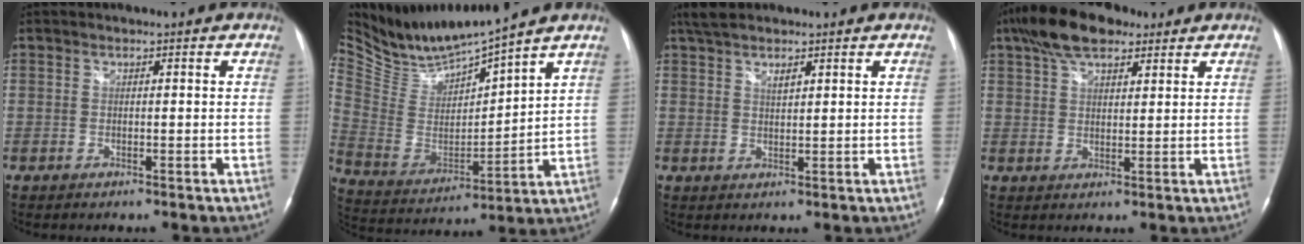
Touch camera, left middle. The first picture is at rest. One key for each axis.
{"total": 13.6, "fx": 12.9, "fy": -0.1, "fz": 4.3, "tx": -0.094, "ty": -0.017, "tz": 0.258}
{"total": 5.1, "fx": 3.7, "fy": 1.5, "fz": 3.2, "tx": -0.070, "ty": 0.009, "tz": 0.068}
{"total": 9.9, "fx": 6.7, "fy": 4.0, "fz": 6.1, "tx": -0.120, "ty": 0.028, "tz": 0.120}